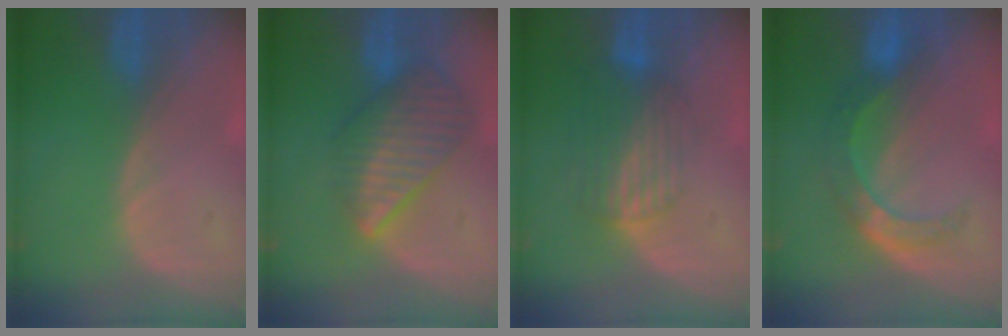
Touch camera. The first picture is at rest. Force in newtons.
{"total": 8.6, "press": 7.5, "slide": 4.1}
{"total": 7.0, "press": 5.9, "slide": 3.8}
{"total": 5.6, "press": 5.4, "slide": 1.2}